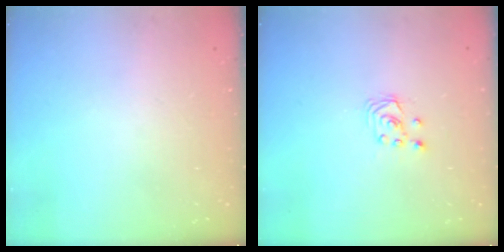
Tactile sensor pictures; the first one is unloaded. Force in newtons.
{"total": 2.6, "press": 2.6, "slide": 0.3}